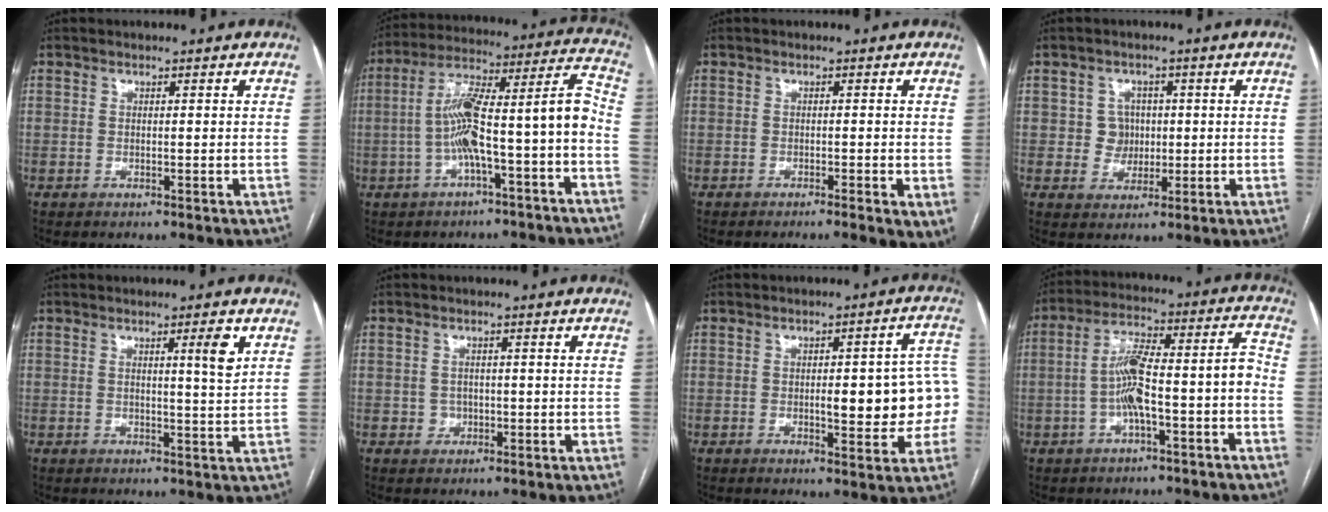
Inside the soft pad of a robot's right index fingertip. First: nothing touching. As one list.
[{"total": 13.9, "force": [-3.8, 1.5, 13.2], "torque": [-0.223, 0.047, -0.057]}, {"total": 4.5, "force": [-2.5, 0.6, 3.7], "torque": [-0.036, -0.012, -0.041]}, {"total": 3.4, "force": [0.3, 3.3, 0.6], "torque": [-0.001, 0.009, 0.007]}, {"total": 3.6, "force": [1.5, -0.2, 3.3], "torque": [-0.048, -0.007, 0.020]}, {"total": 1.6, "force": [-0.4, 1.4, 0.6], "torque": [-0.008, 0.005, -0.002]}, {"total": 12.0, "force": [-1.1, 3.2, 11.5], "torque": [-0.133, 0.026, -0.008]}, {"total": 11.0, "force": [-3.3, 1.9, 10.4], "torque": [-0.181, 0.045, -0.050]}]